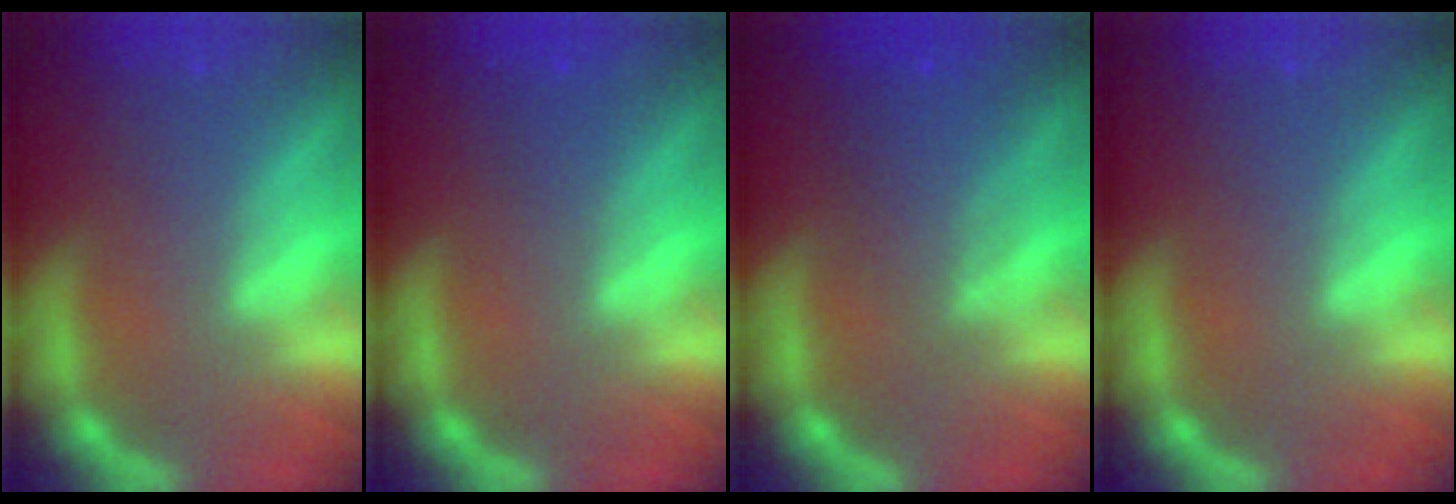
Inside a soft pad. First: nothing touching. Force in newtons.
{"total": 1.0}
{"total": 3.6}
{"total": 0.0}